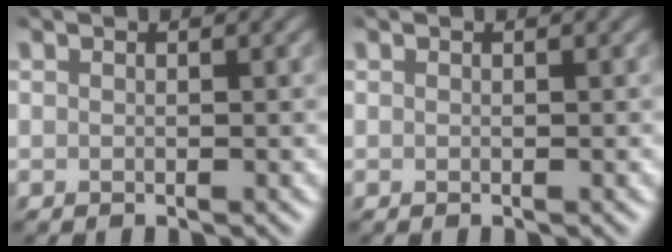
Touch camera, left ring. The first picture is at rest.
{"total": 0.0}